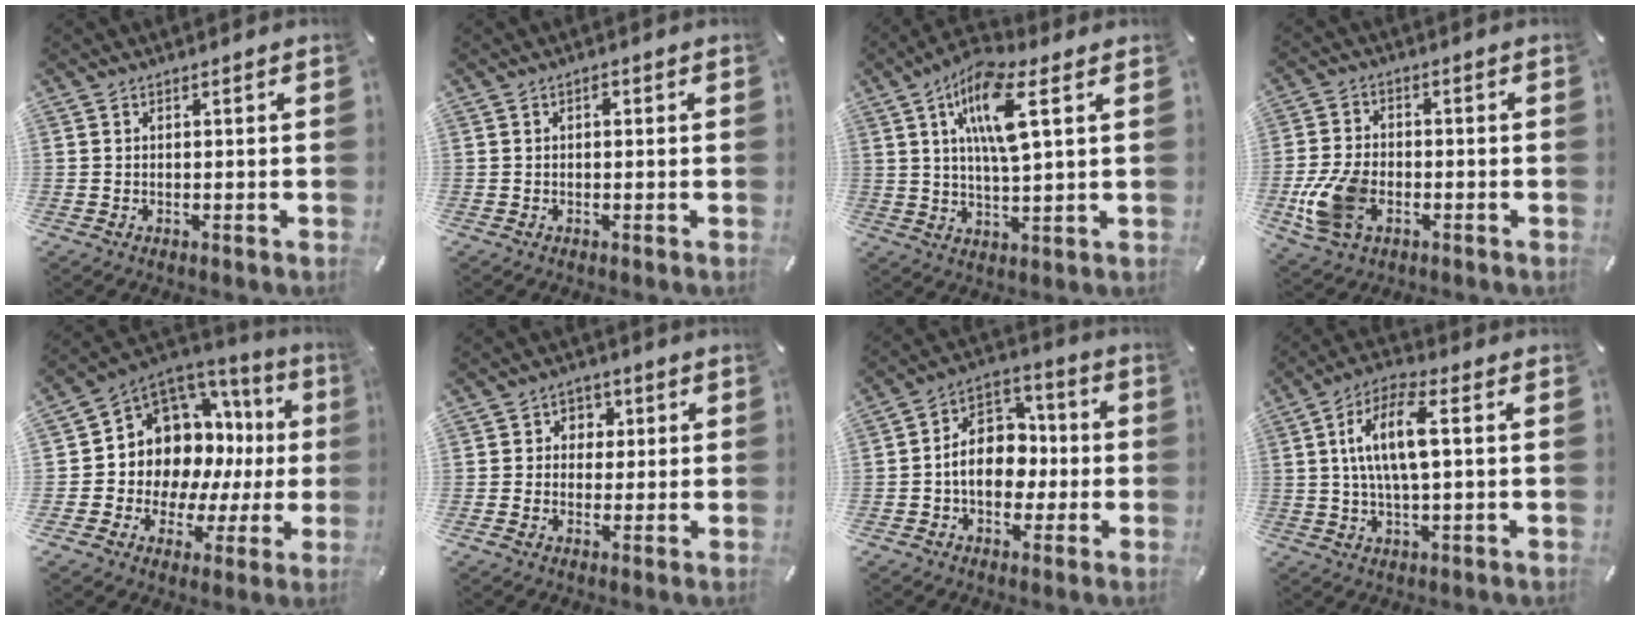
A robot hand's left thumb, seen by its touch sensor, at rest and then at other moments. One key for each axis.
{"total": 0.9, "fx": 0.1, "fy": 0.6, "fz": 0.6, "tx": -0.012, "ty": 0.005, "tz": 0.000}
{"total": 11.9, "fx": 4.7, "fy": 3.2, "fz": 10.4, "tx": -0.212, "ty": -0.001, "tz": 0.077}
{"total": 11.3, "fx": -3.7, "fy": 7.6, "fz": 7.6, "tx": -0.167, "ty": 0.009, "tz": -0.062}
{"total": 10.6, "fx": 4.1, "fy": 9.1, "fz": 3.6, "tx": -0.063, "ty": -0.074, "tz": 0.088}
{"total": 4.6, "fx": 0.0, "fy": 4.4, "fz": 1.4, "tx": -0.013, "ty": 0.007, "tz": -0.006}
{"total": 11.7, "fx": -1.6, "fy": 9.2, "fz": 7.0, "tx": -0.124, "ty": 0.014, "tz": -0.028}
{"total": 11.6, "fx": 1.7, "fy": 4.2, "fz": 10.7, "tx": -0.207, "ty": 0.008, "tz": 0.029}